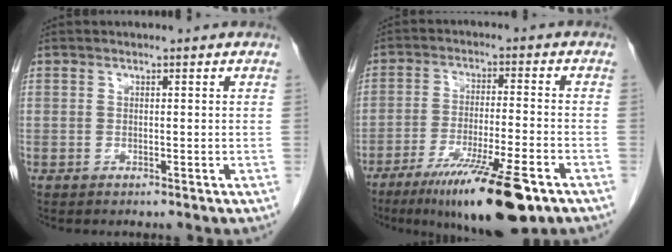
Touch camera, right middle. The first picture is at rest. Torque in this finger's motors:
{"motor_torque": [1.08, -1.06, 0.37, 0.10]}